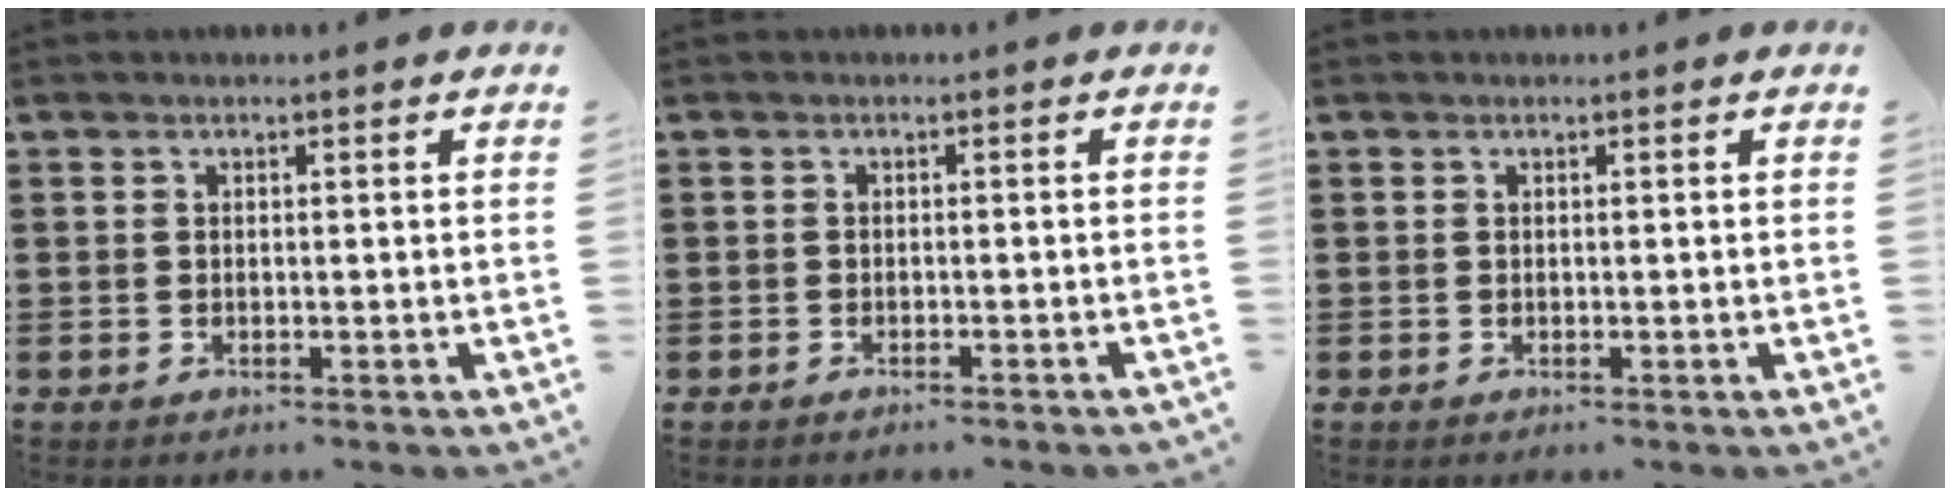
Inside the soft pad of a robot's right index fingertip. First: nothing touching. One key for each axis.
{"total": 0.9, "fx": -0.8, "fy": -0.1, "fz": 0.3, "tx": -0.008, "ty": -0.004, "tz": -0.016}
{"total": 0.0}